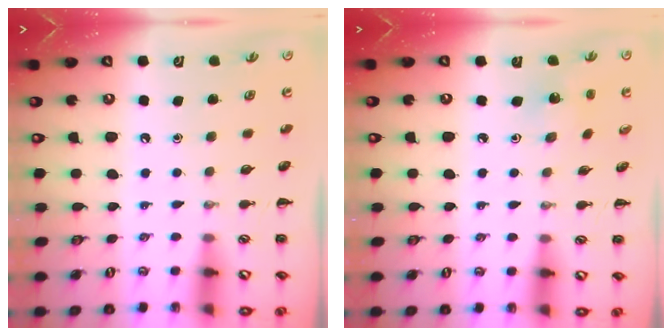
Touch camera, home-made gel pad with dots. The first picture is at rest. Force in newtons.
{"total": 1.7, "press": 1.5, "slide": 0.7}